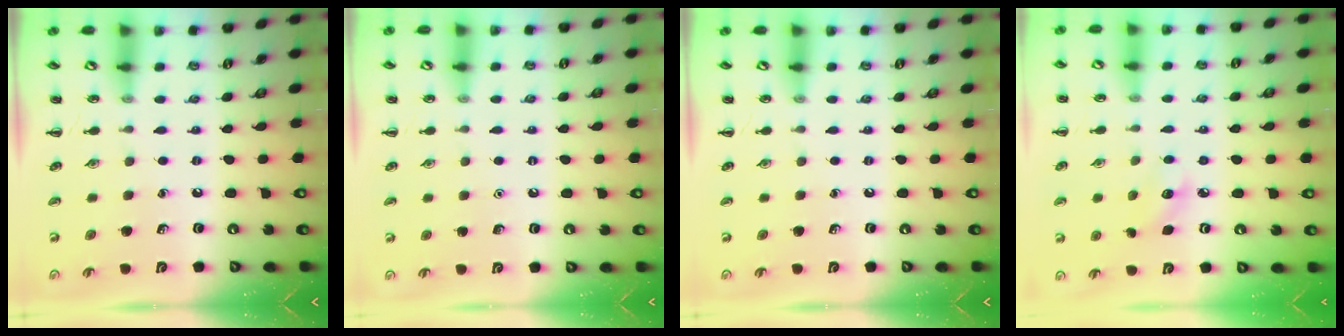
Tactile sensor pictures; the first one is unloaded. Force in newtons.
{"total": 1.6, "press": 1.6, "slide": 0.1}
{"total": 0.0}
{"total": 5.6, "press": 5.4, "slide": 1.5}